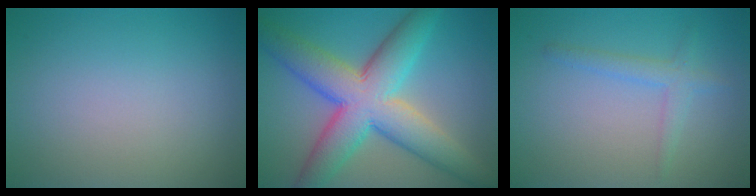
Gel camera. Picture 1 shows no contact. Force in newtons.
{"total": 10.2, "press": 10.2, "slide": 0.6}
{"total": 2.0, "press": 2.0, "slide": 0.1}